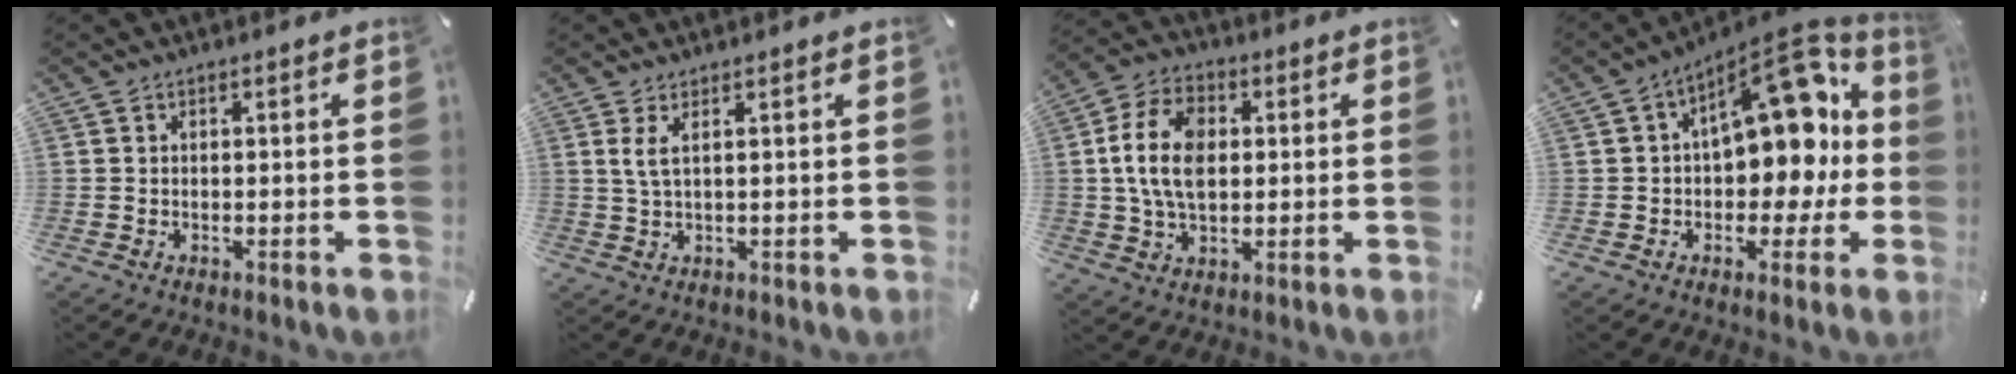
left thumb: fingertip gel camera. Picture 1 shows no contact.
{"total": 3.3, "force": [1.4, 0.5, 3.0], "torque": [-0.063, -0.002, 0.025]}
{"total": 12.5, "force": [1.2, 8.8, 8.8], "torque": [-0.191, 0.014, 0.021]}
{"total": 16.7, "force": [5.0, 10.5, 12.0], "torque": [-0.141, -0.042, 0.087]}